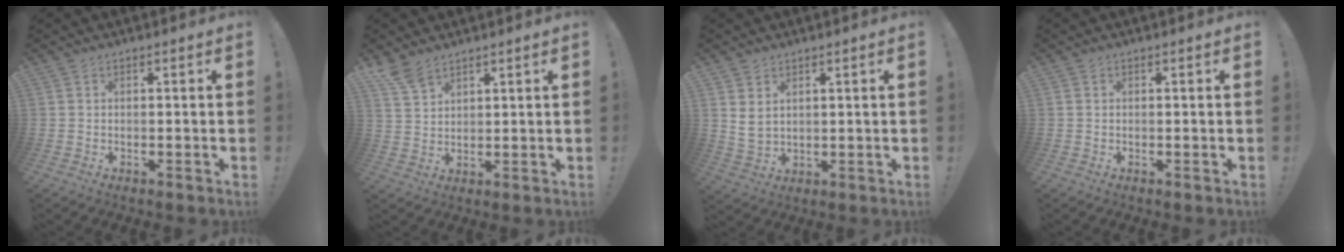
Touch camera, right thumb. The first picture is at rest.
{"total": 6.5, "force": [5.1, 2.7, 2.9], "torque": [-0.054, -0.029, 0.099]}
{"total": 4.7, "force": [2.7, 3.1, 2.3], "torque": [-0.036, -0.012, 0.053]}
{"total": 0.0}